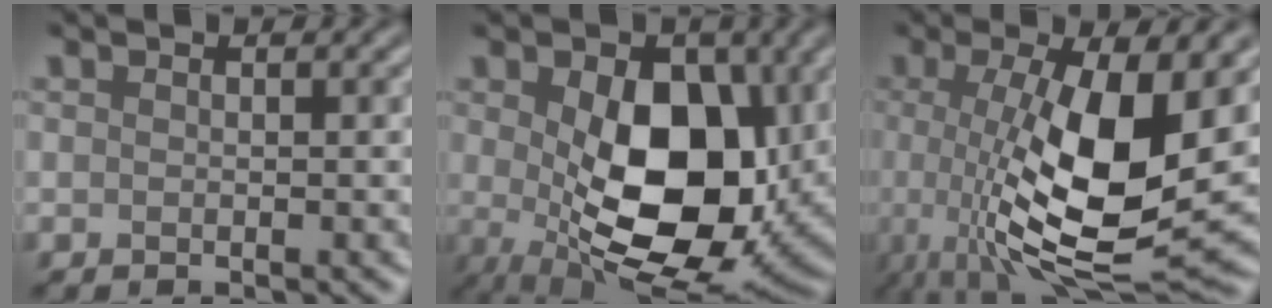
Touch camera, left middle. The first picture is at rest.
{"total": 12.4, "force": [0.6, 7.3, 10.1], "torque": [-0.153, -0.015, 0.017]}
{"total": 11.8, "force": [0.2, 3.8, 11.2], "torque": [-0.191, -0.016, 0.004]}